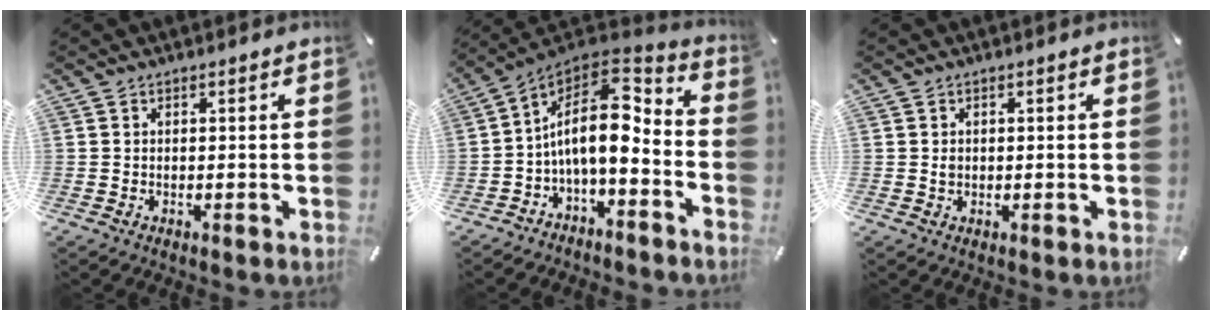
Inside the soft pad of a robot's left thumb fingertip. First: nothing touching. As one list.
[{"total": 13.2, "force": [-0.1, 7.4, 10.9], "torque": [-0.193, -0.012, -0.004]}, {"total": 1.1, "force": [0.1, 0.9, 0.5], "torque": [-0.003, -0.001, -0.001]}]